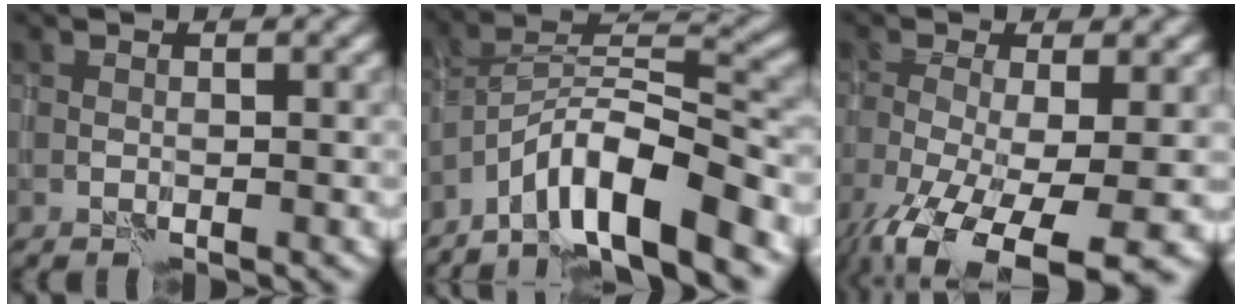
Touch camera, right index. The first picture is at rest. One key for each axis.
{"total": 10.1, "fx": -6.5, "fy": 2.8, "fz": 7.3, "tx": -0.114, "ty": 0.020, "tz": -0.123}
{"total": 11.0, "fx": -6.3, "fy": 3.7, "fz": 8.3, "tx": -0.162, "ty": -0.046, "tz": -0.098}